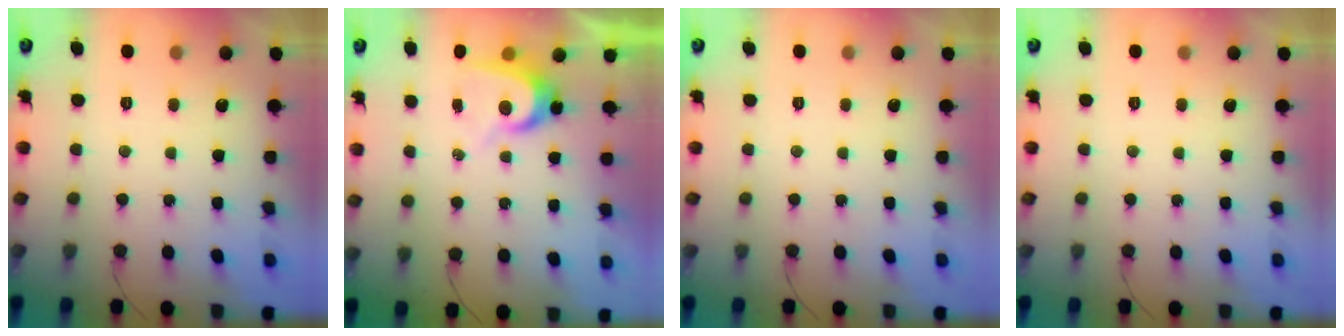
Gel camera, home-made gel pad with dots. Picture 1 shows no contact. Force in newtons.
{"total": 7.3, "press": 7.2, "slide": 0.3}
{"total": 0.0}
{"total": 0.0}